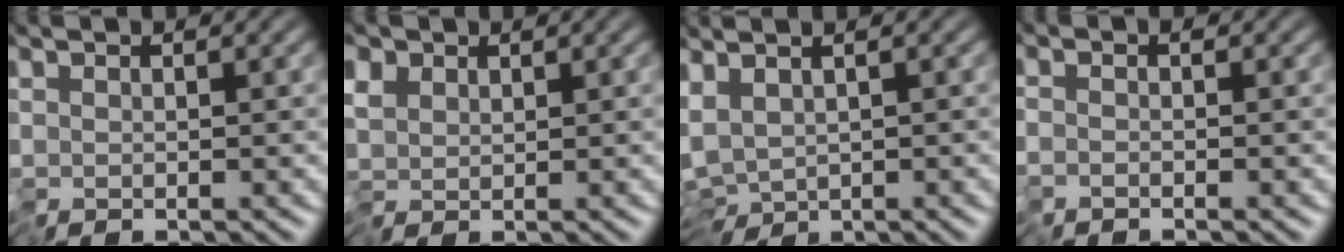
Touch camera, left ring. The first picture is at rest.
{"total": 1.3, "force": [0.2, 1.1, 0.6], "torque": [-0.010, 0.003, -0.002]}
{"total": 4.9, "force": [-1.2, 2.6, 4.0], "torque": [-0.062, -0.016, -0.008]}
{"total": 0.7, "force": [-0.6, -0.2, 0.1], "torque": [0.007, 0.000, -0.014]}